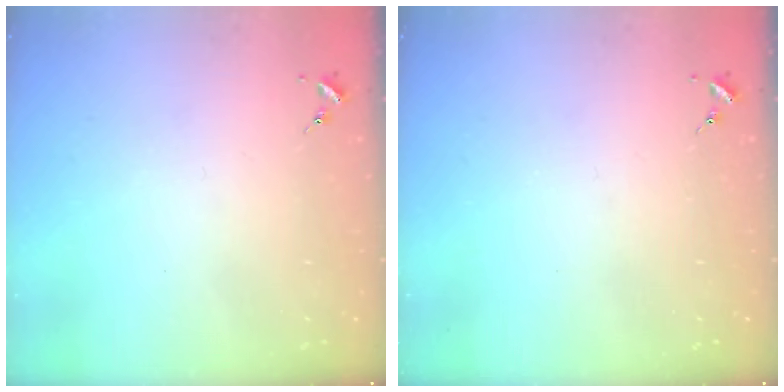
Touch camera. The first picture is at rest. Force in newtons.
{"total": 0.0}